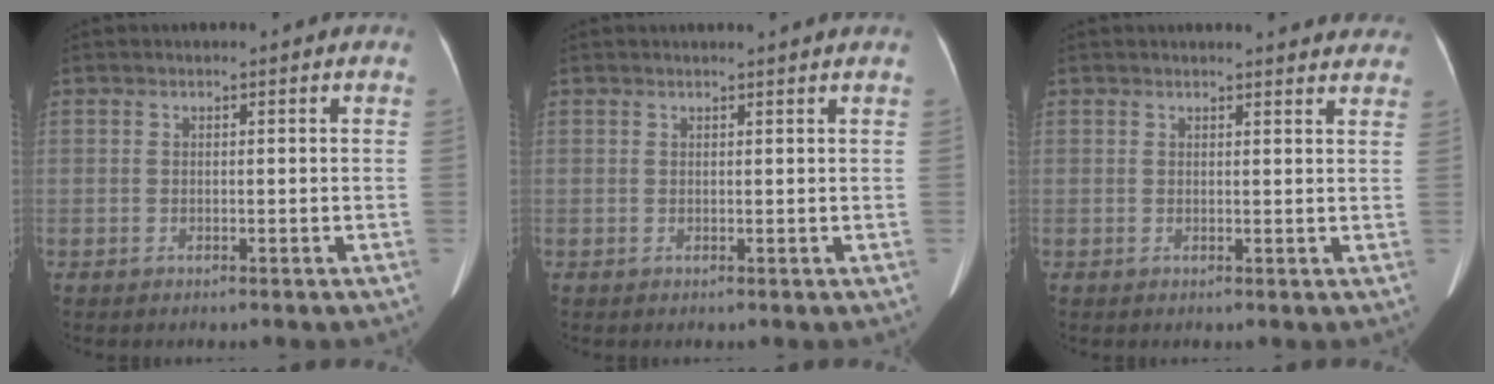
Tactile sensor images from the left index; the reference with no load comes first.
{"total": 2.5, "force": [2.3, -0.5, 0.8], "torque": [-0.014, 0.006, 0.027]}
{"total": 8.6, "force": [8.2, 1.5, 2.1], "torque": [-0.009, -0.004, 0.069]}